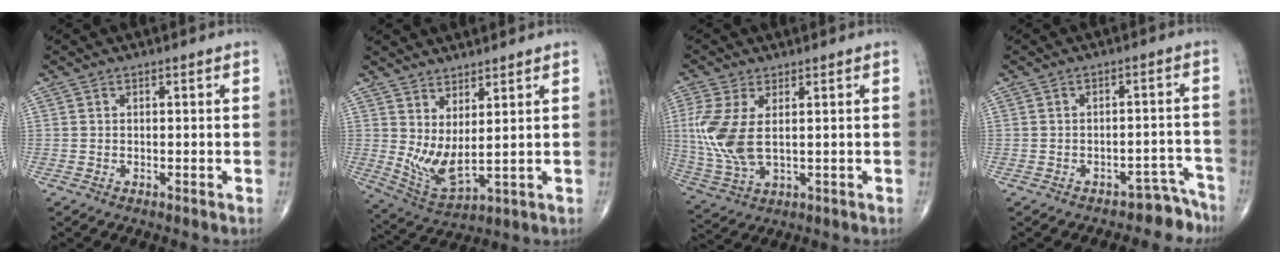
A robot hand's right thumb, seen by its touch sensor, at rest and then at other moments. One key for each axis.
{"total": 8.3, "fx": 2.4, "fy": 2.7, "fz": 7.5, "tx": -0.152, "ty": -0.039, "tz": 0.059}
{"total": 10.5, "fx": 1.4, "fy": 5.2, "fz": 9.0, "tx": -0.224, "ty": -0.010, "tz": 0.039}
{"total": 4.8, "fx": -4.2, "fy": 2.3, "fz": -0.2, "tx": 0.032, "ty": 0.079, "tz": -0.054}